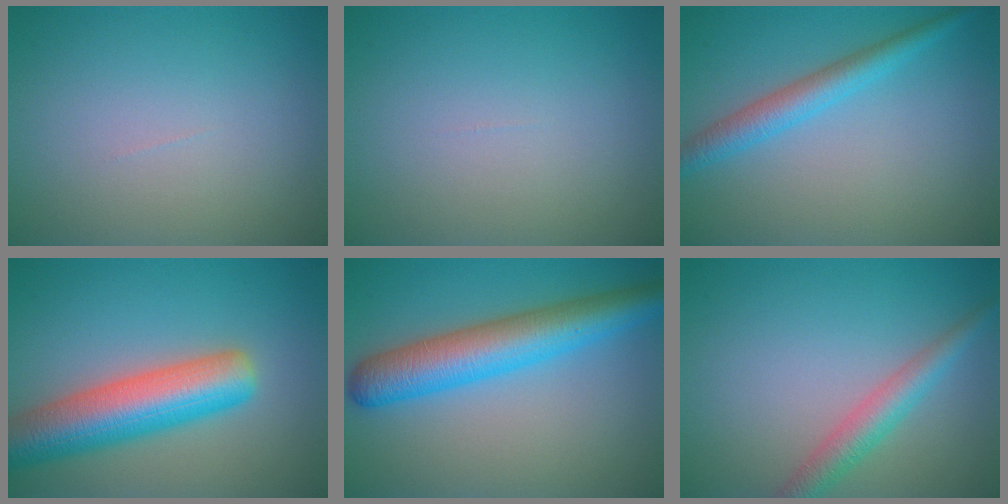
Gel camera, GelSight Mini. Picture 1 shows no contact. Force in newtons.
{"total": 0.0}
{"total": 3.2, "press": 3.2, "slide": 0.1}
{"total": 8.4, "press": 8.4, "slide": 0.3}
{"total": 7.2, "press": 7.2, "slide": 0.2}
{"total": 3.2, "press": 3.2, "slide": 0.1}